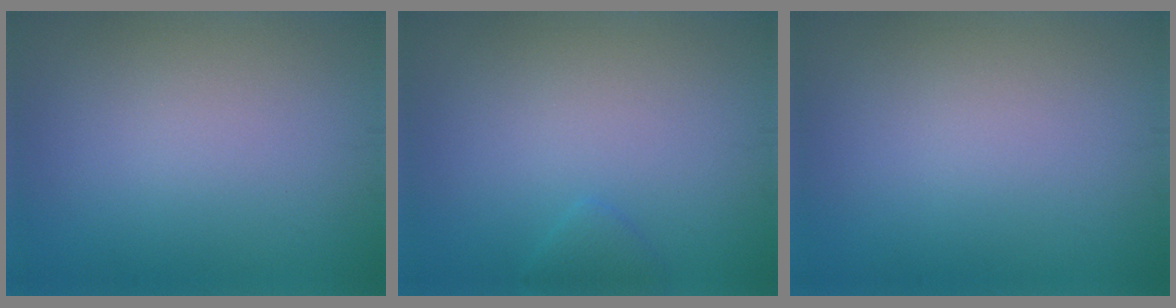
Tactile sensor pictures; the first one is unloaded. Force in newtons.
{"total": 1.0, "press": 1.0, "slide": 0.1}
{"total": 0.0}